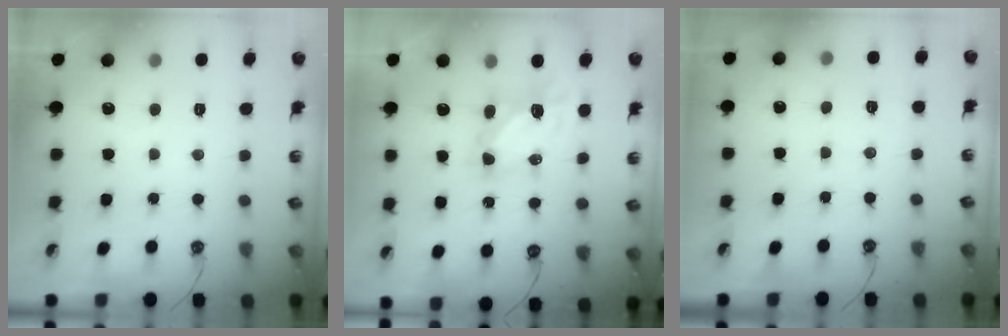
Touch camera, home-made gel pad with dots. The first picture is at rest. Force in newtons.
{"total": 6.6, "press": 6.6, "slide": 0.5}
{"total": 3.9, "press": 3.9, "slide": 0.5}